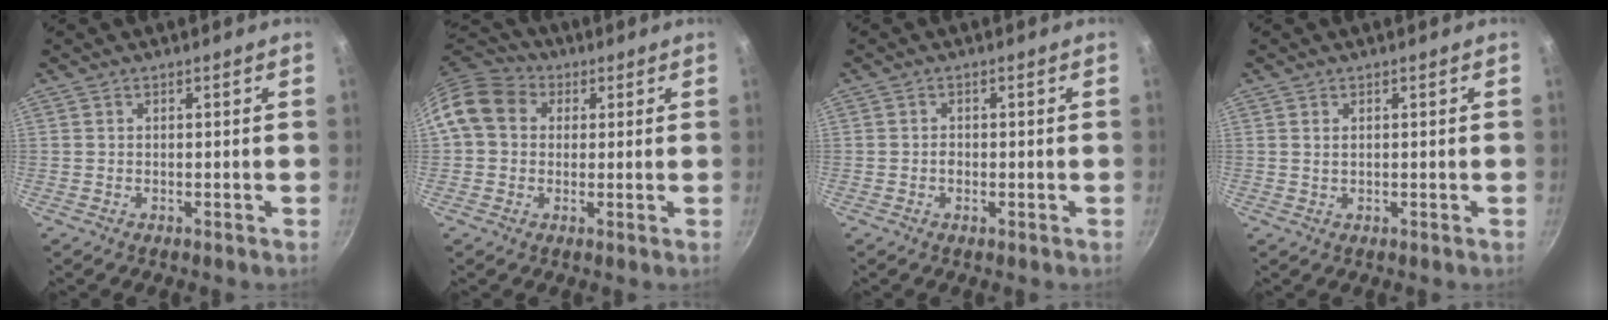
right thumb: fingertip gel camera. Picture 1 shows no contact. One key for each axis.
{"total": 10.5, "fx": 2.3, "fy": 8.8, "fz": 5.4, "tx": -0.074, "ty": 0.022, "tz": 0.022}
{"total": 1.4, "fx": -0.3, "fy": 0.9, "fz": 0.9, "tx": -0.017, "ty": 0.002, "tz": -0.008}
{"total": 0.9, "fx": 0.3, "fy": 0.4, "fz": 0.7, "tx": -0.012, "ty": 0.000, "tz": 0.006}